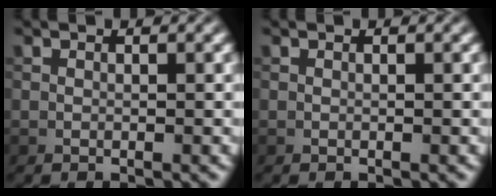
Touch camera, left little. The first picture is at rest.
{"total": 0.0}